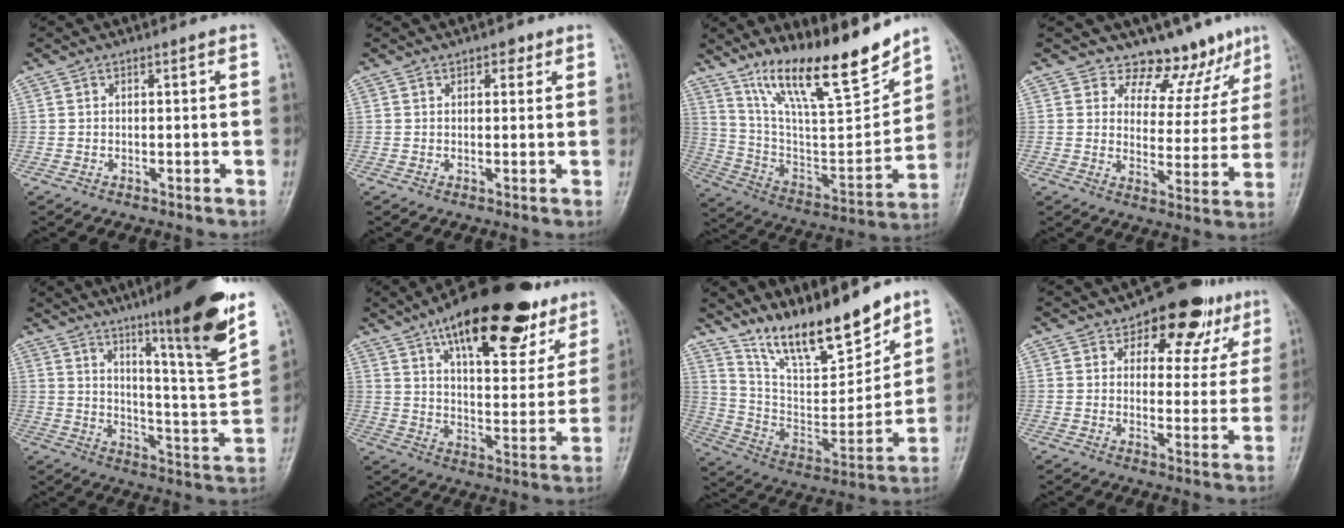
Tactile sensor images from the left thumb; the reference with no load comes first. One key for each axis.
{"total": 1.9, "fx": 1.1, "fy": 1.2, "fz": 1.0, "tx": 0.000, "ty": -0.002, "tz": 0.011}
{"total": 21.9, "fx": 16.4, "fy": 4.7, "fz": 13.6, "tx": -0.189, "ty": -0.086, "tz": 0.290}
{"total": 10.2, "fx": 8.5, "fy": 5.2, "fz": 2.1, "tx": 0.014, "ty": -0.066, "tz": 0.111}
{"total": 19.0, "fx": 11.9, "fy": 1.5, "fz": 14.8, "tx": -0.191, "ty": -0.067, "tz": 0.183}
{"total": 25.7, "fx": 16.4, "fy": 10.1, "fz": 17.0, "tx": -0.209, "ty": -0.040, "tz": 0.245}
{"total": 18.7, "fx": 14.7, "fy": 5.2, "fz": 10.3, "tx": -0.127, "ty": -0.088, "tz": 0.268}
{"total": 12.1, "fx": 7.2, "fy": 7.2, "fz": 6.6, "tx": -0.025, "ty": -0.028, "tz": 0.091}